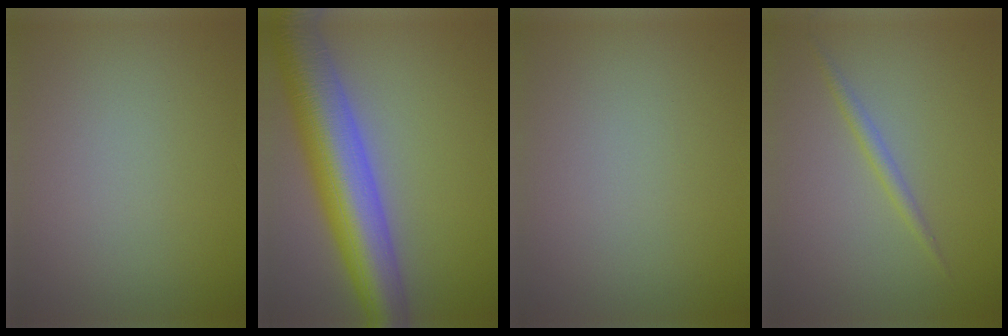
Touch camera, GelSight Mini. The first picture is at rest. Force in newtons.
{"total": 10.3, "press": 10.3, "slide": 0.6}
{"total": 0.0}
{"total": 1.2, "press": 1.2, "slide": 0.1}